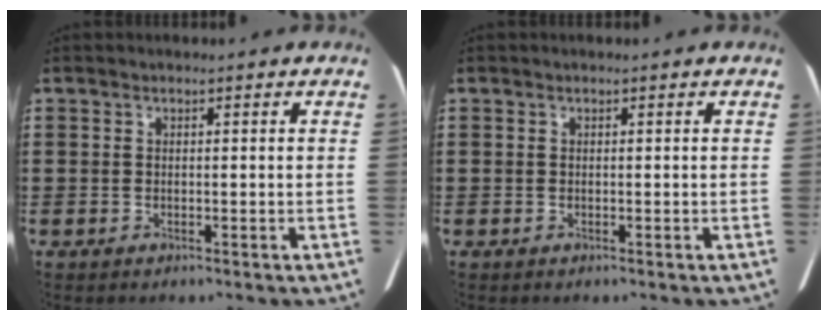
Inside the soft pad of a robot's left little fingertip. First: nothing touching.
{"total": 0.0}